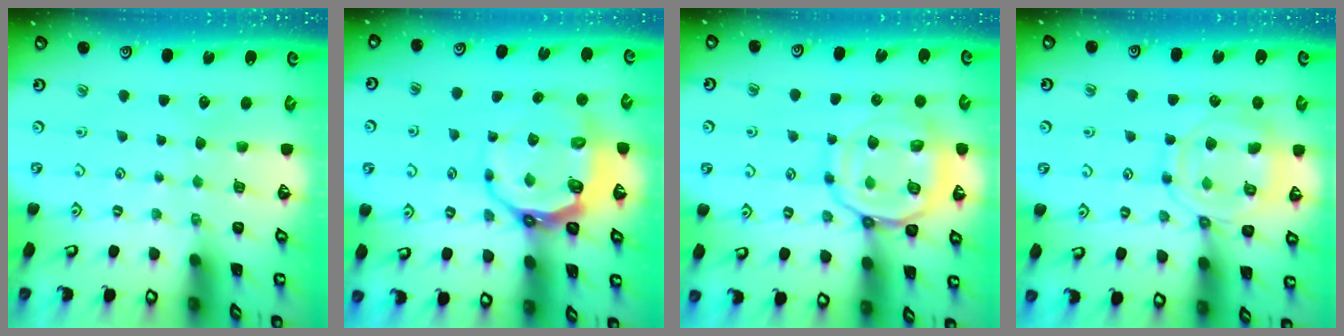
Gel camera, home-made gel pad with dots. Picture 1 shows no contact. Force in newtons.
{"total": 10.0, "press": 9.1, "slide": 4.2}
{"total": 15.7, "press": 15.7, "slide": 1.5}
{"total": 12.4, "press": 12.3, "slide": 1.3}